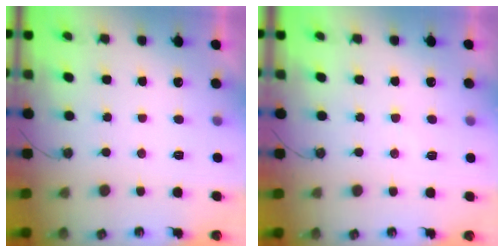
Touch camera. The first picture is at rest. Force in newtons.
{"total": 2.4, "press": 2.4, "slide": 0.4}